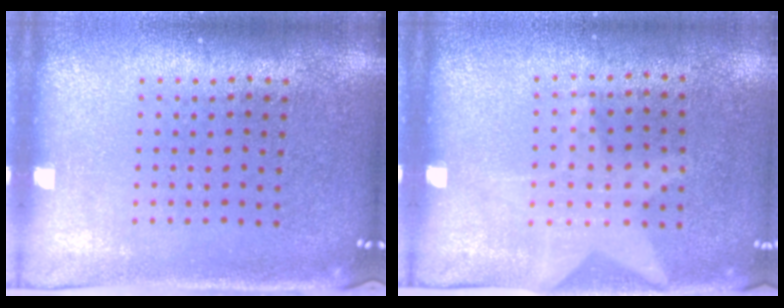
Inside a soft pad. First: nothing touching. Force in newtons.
{"total": 1.1, "press": 0.9, "slide": 0.7}